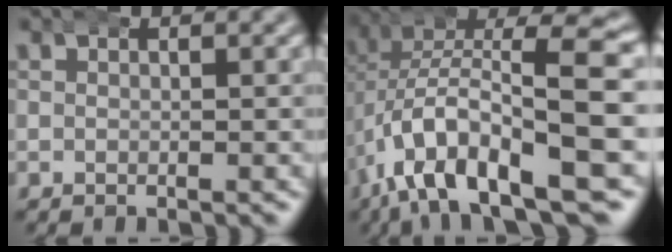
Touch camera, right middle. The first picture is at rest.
{"total": 12.4, "force": [-4.0, 5.8, 10.2], "torque": [-0.179, -0.022, -0.043]}